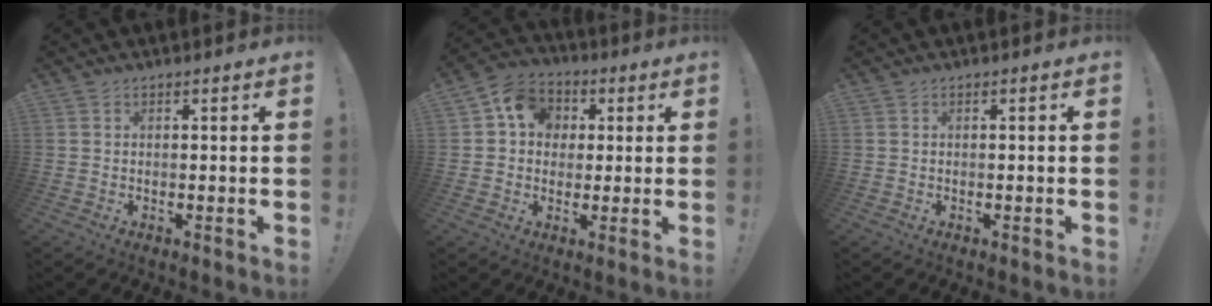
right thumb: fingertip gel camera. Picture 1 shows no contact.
{"total": 10.5, "force": [2.4, 9.0, 4.8], "torque": [-0.072, 0.010, 0.050]}
{"total": 0.5, "force": [-0.4, -0.2, 0.3], "torque": [-0.014, 0.002, -0.005]}